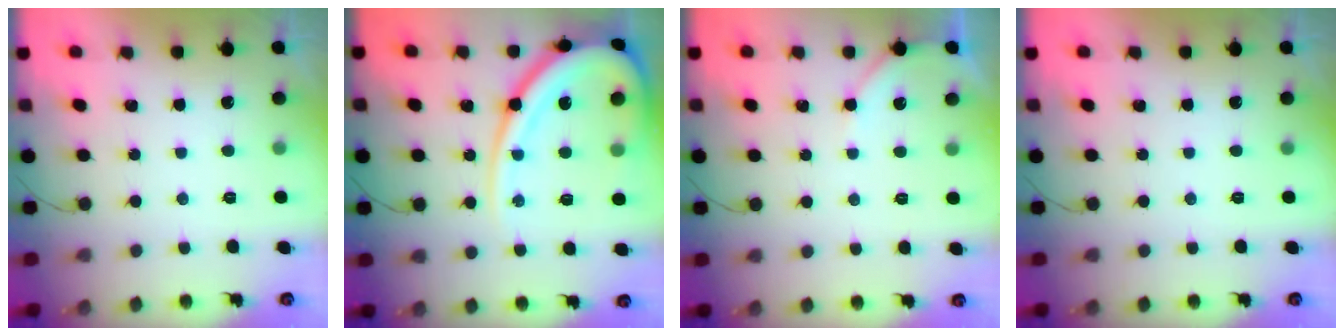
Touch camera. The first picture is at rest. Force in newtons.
{"total": 19.7, "press": 19.6, "slide": 2.0}
{"total": 4.1, "press": 4.0, "slide": 0.6}
{"total": 0.0}